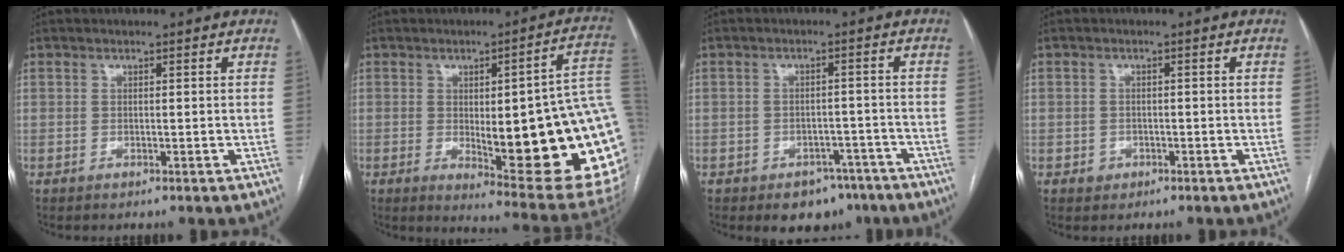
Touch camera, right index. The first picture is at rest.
{"total": 26.2, "force": [-1.5, 4.6, 25.8], "torque": [-0.232, -0.001, -0.008]}
{"total": 6.3, "force": [-4.4, 3.9, 2.2], "torque": [-0.016, 0.015, -0.055]}
{"total": 1.8, "force": [-0.7, 1.6, 0.3], "torque": [0.002, 0.007, -0.010]}